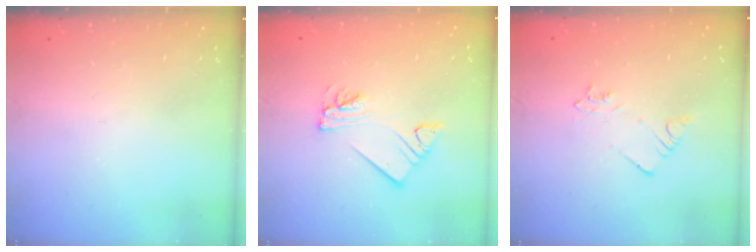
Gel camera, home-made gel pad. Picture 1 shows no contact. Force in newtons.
{"total": 5.4, "press": 5.4, "slide": 0.6}
{"total": 2.5, "press": 2.5, "slide": 0.3}